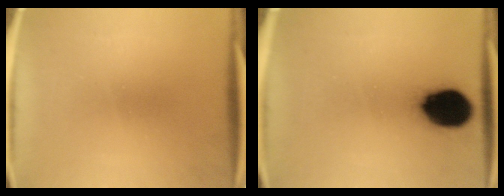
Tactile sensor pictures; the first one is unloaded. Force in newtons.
{"total": 14.8}